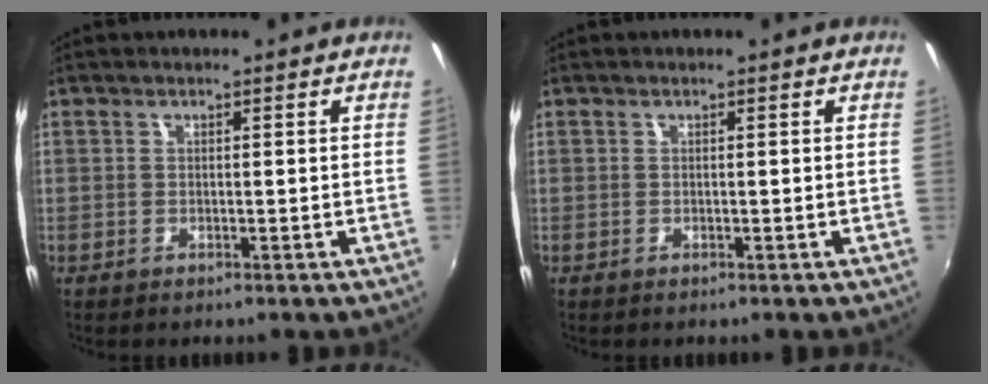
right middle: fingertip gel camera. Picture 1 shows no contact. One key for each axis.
{"total": 0.0}